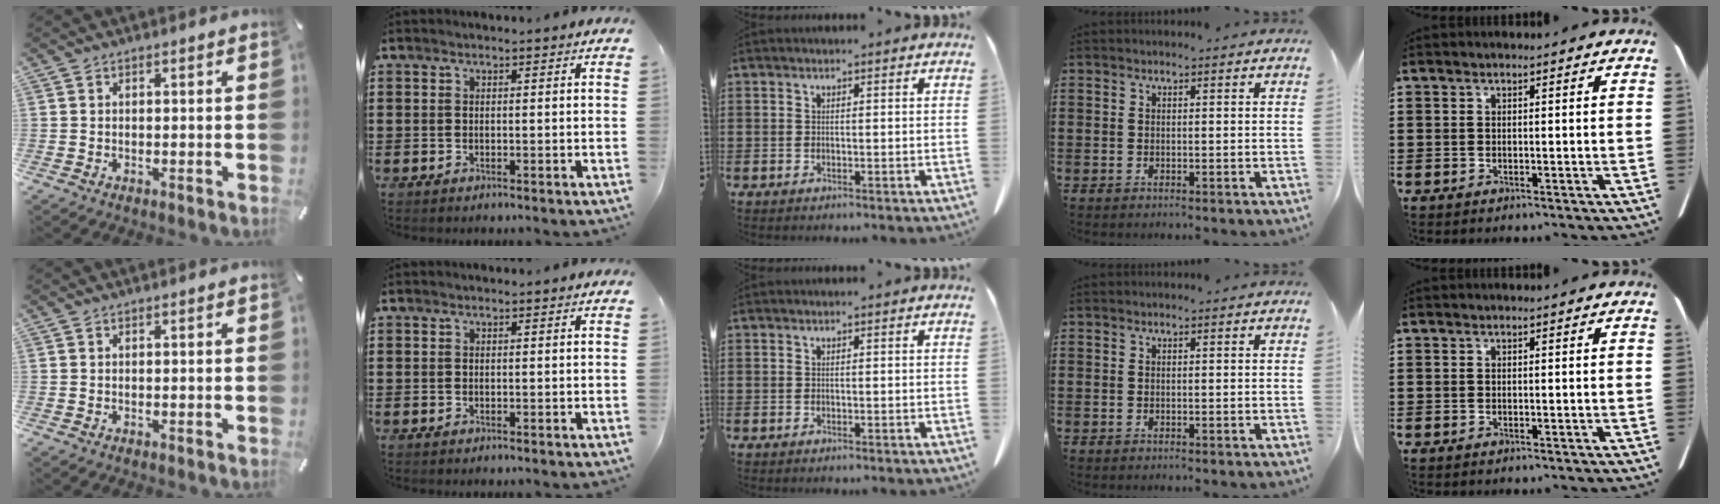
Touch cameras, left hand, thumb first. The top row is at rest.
{}